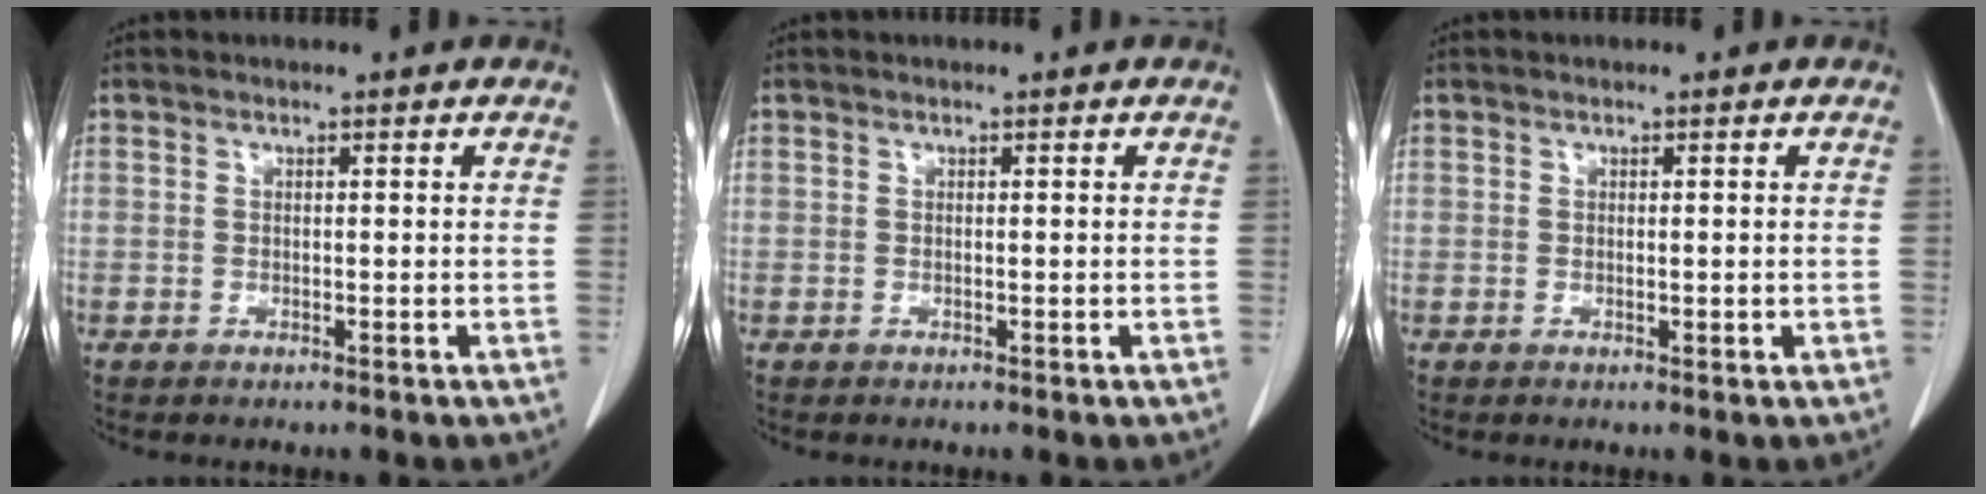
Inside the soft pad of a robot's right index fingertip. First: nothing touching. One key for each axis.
{"total": 0.0}
{"total": 0.7, "fx": 0.0, "fy": 0.4, "fz": 0.7, "tx": -0.010, "ty": -0.002, "tz": 0.002}